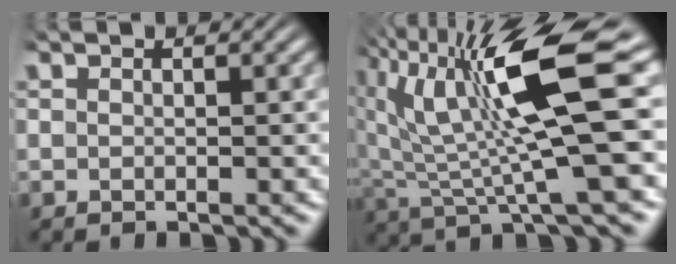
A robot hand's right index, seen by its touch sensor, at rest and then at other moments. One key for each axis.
{"total": 9.9, "fx": 1.2, "fy": 3.2, "fz": 9.3, "tx": -0.149, "ty": 0.005, "tz": 0.027}